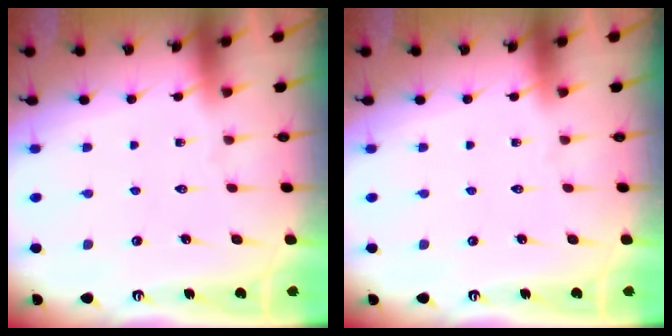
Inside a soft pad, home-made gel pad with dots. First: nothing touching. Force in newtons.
{"total": 0.0}